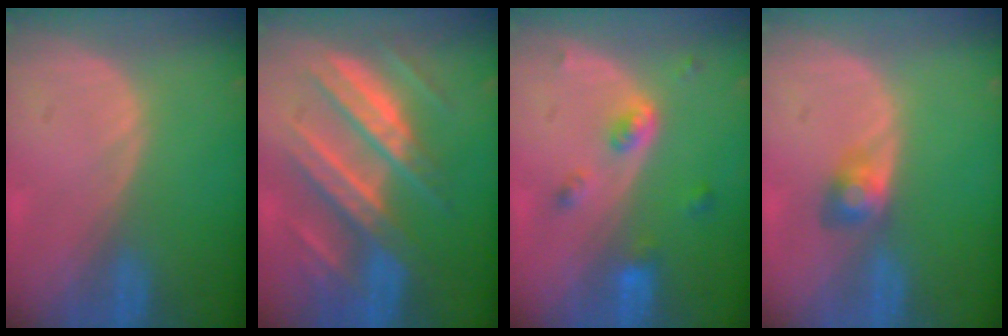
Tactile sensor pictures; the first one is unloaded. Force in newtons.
{"total": 10.7, "press": 10.7, "slide": 1.0}
{"total": 4.3, "press": 3.9, "slide": 1.7}
{"total": 2.7, "press": 2.7, "slide": 0.0}